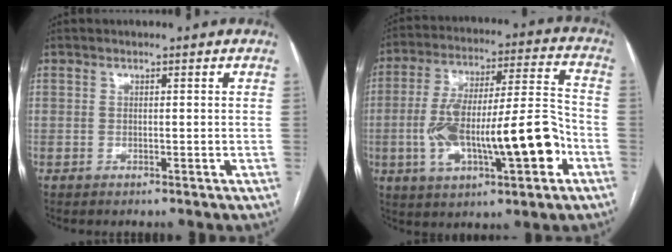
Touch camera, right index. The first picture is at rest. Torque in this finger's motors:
{"motor_torque": [1.52, 0.33, 0.54, 0.21]}